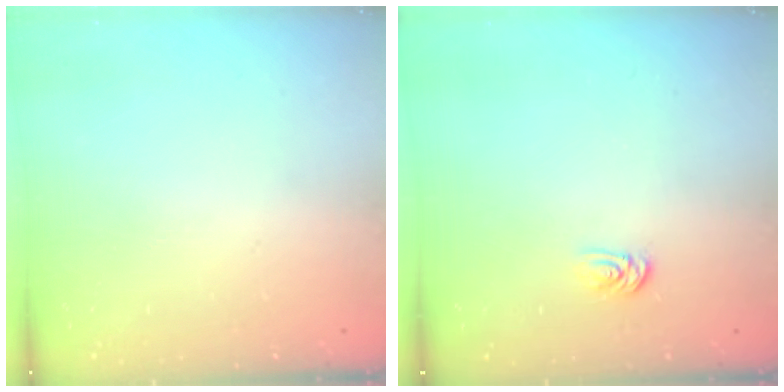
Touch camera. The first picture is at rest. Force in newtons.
{"total": 2.0, "press": 2.0, "slide": 0.3}